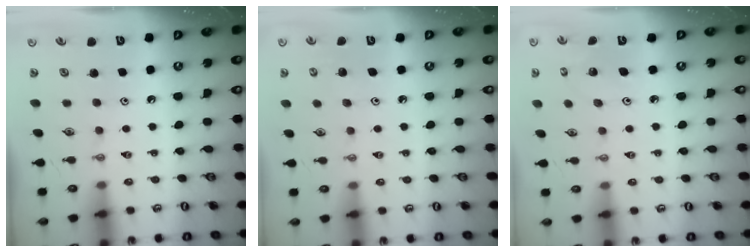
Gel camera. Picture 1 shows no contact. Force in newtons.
{"total": 4.2, "press": 4.2, "slide": 0.4}
{"total": 1.8, "press": 1.8, "slide": 0.1}